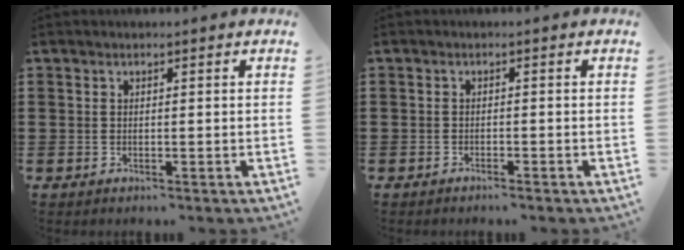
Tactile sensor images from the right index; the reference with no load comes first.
{"total": 0.9, "force": [-0.9, 0.0, 0.2], "torque": [-0.006, -0.001, -0.019]}